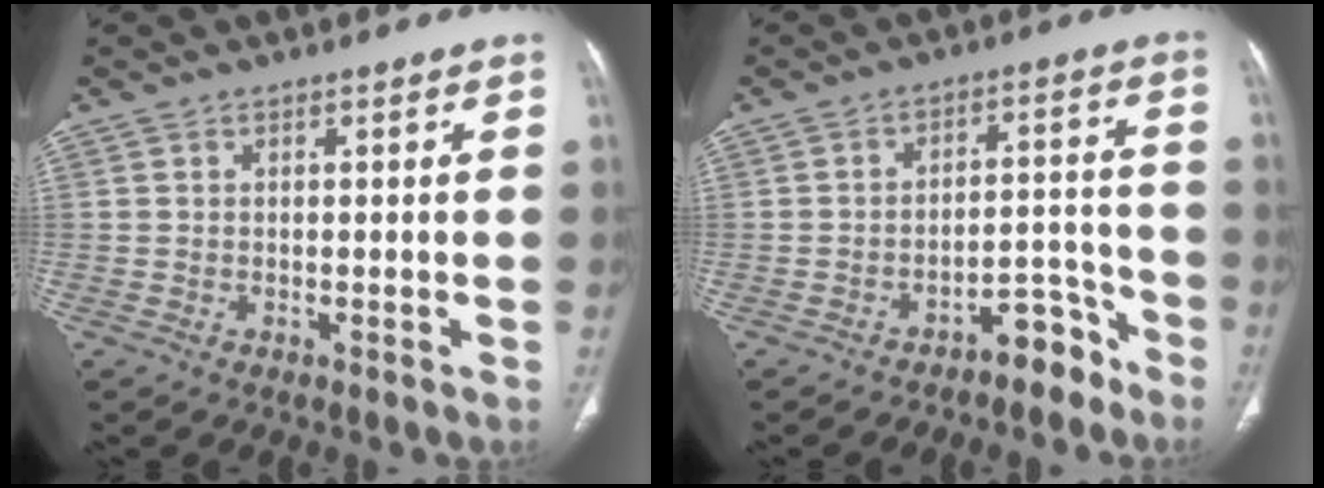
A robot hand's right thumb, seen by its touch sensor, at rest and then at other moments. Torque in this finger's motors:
{"motor_torque": [0.79, -0.03, 0.78, -0.68, 0.00]}